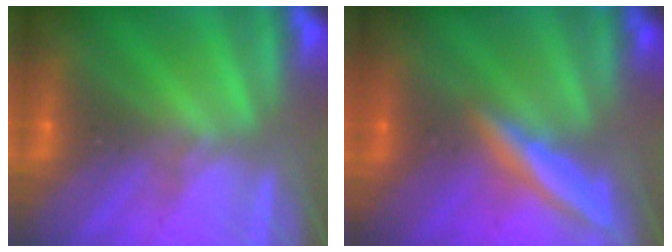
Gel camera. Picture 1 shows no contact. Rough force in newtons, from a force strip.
{"total": 2.4}